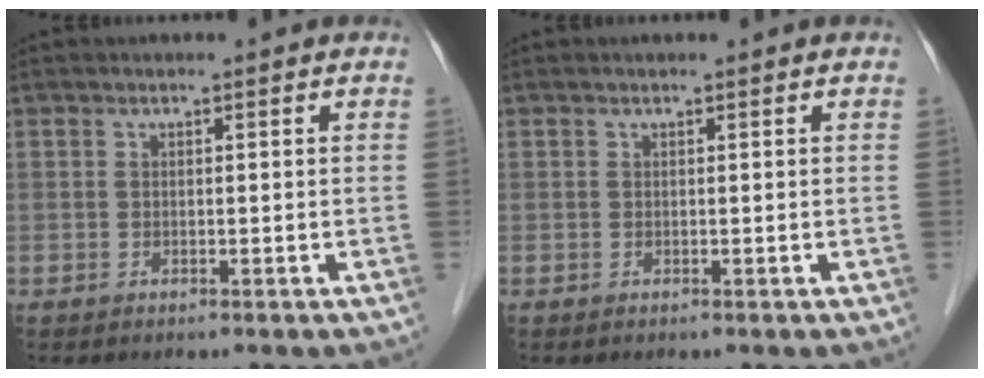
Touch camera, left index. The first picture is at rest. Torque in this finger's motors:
{"motor_torque": [0.09, 0.00, -0.03, -0.01]}